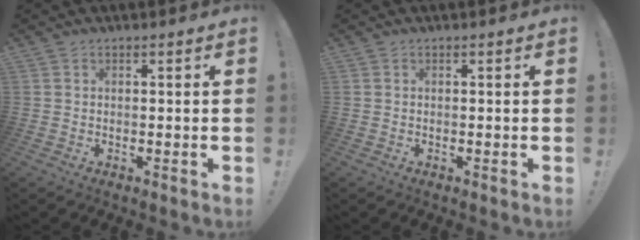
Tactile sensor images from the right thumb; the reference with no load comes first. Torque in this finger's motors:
{"motor_torque": [-0.19, 0.41, 0.02, -0.13, 0.08]}